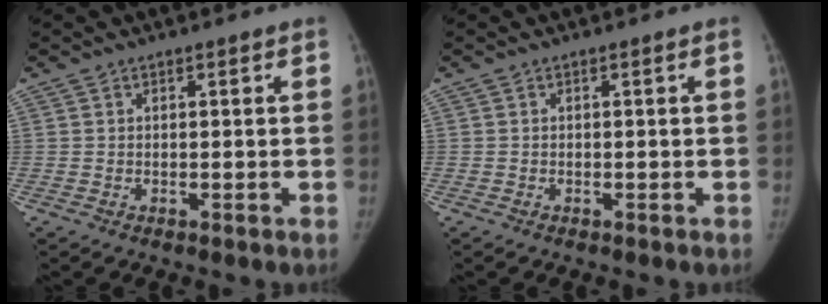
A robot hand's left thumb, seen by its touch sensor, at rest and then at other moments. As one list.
[{"total": 0.0}]